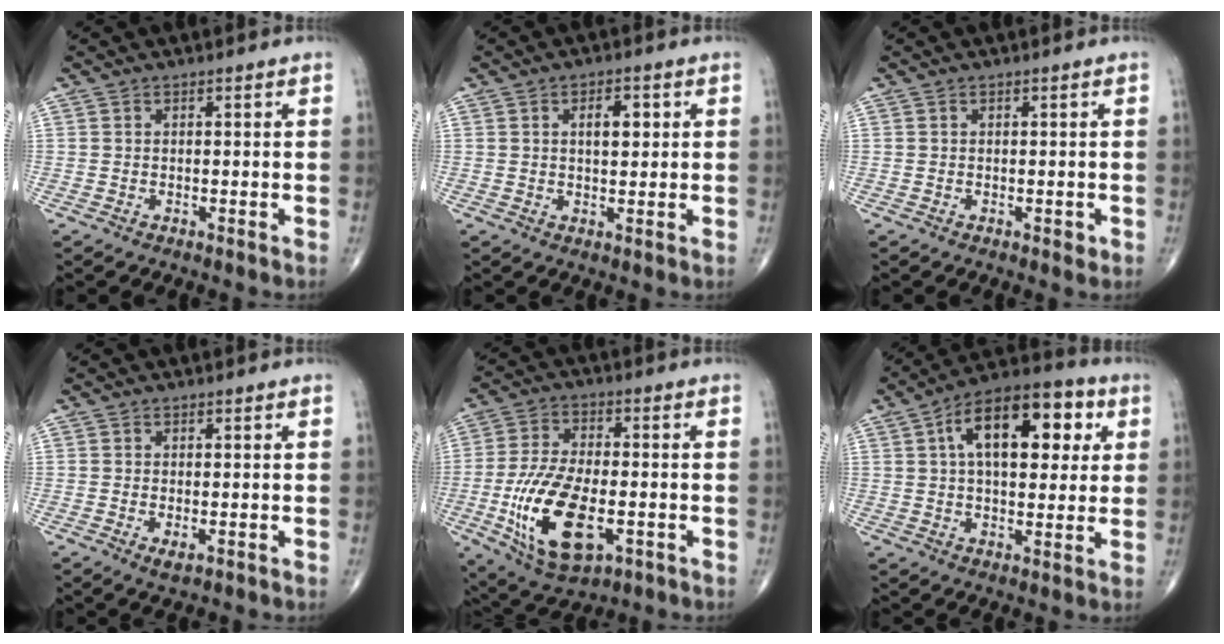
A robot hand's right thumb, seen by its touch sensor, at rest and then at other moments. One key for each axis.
{"total": 4.6, "fx": 1.2, "fy": 2.3, "fz": 3.8, "tx": -0.048, "ty": -0.002, "tz": 0.018}
{"total": 0.9, "fx": -0.2, "fy": 0.6, "fz": 0.7, "tx": -0.004, "ty": -0.001, "tz": -0.003}
{"total": 3.8, "fx": -1.1, "fy": 1.8, "fz": 3.2, "tx": -0.055, "ty": -0.011, "tz": -0.011}
{"total": 17.5, "fx": -4.6, "fy": 8.5, "fz": 14.6, "tx": -0.281, "ty": 0.001, "tz": -0.069}
{"total": 18.5, "fx": 5.3, "fy": 9.6, "fz": 14.9, "tx": -0.194, "ty": 0.017, "tz": 0.073}